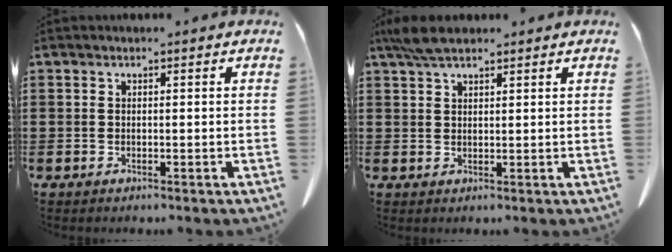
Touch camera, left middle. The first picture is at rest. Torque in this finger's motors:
{"motor_torque": [0.84, 0.52, 0.05, 0.01]}